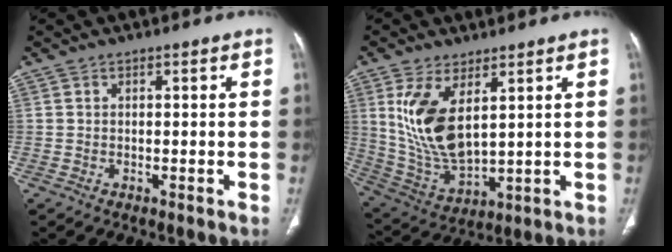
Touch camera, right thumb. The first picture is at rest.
{"total": 13.5, "force": [4.4, 6.3, 11.1], "torque": [-0.220, -0.027, 0.107]}